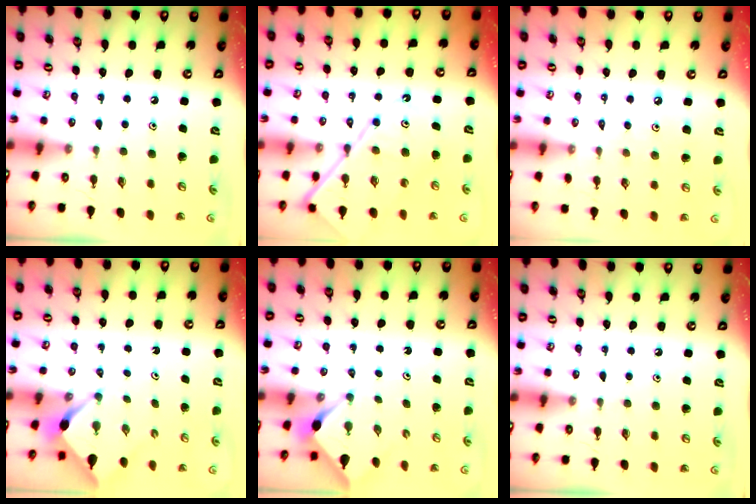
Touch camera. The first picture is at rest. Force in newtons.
{"total": 11.5, "press": 11.4, "slide": 1.3}
{"total": 3.0, "press": 3.0, "slide": 0.3}
{"total": 2.7, "press": 2.6, "slide": 0.3}
{"total": 3.1, "press": 3.1, "slide": 0.3}
{"total": 0.0}